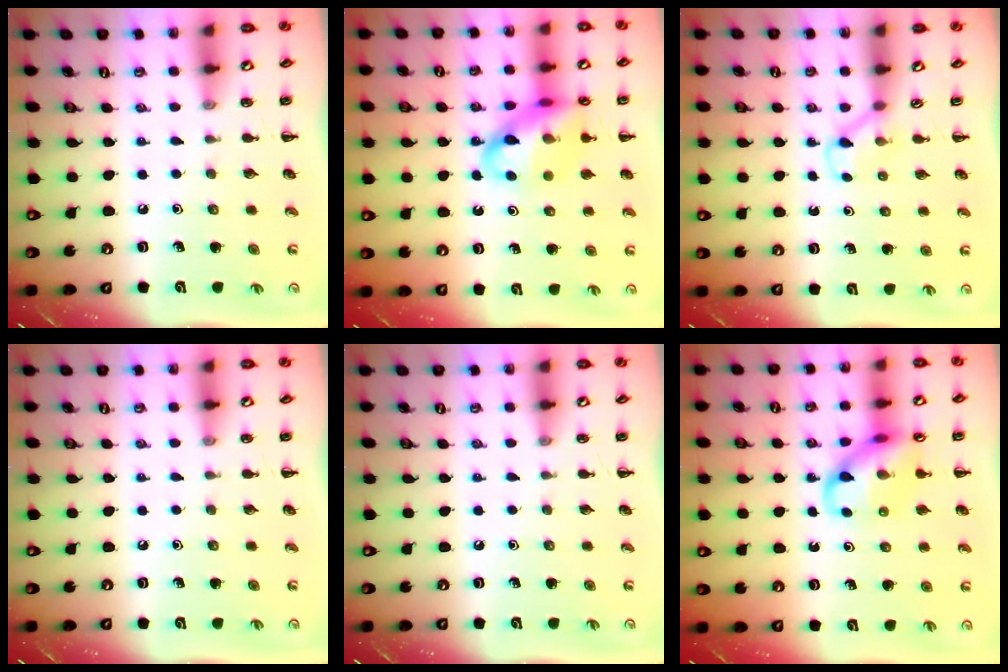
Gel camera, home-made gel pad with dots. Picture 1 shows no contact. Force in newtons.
{"total": 15.6, "press": 15.3, "slide": 3.1}
{"total": 3.0, "press": 2.8, "slide": 0.9}
{"total": 0.0}
{"total": 0.0}
{"total": 12.4, "press": 12.3, "slide": 1.2}